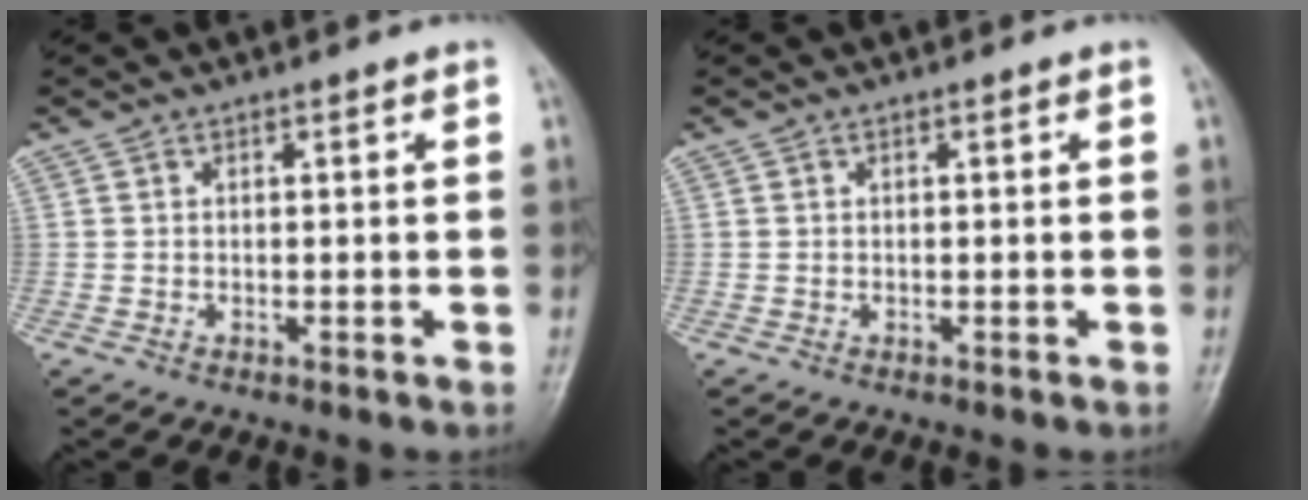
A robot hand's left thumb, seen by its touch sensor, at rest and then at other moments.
{"total": 0.0}